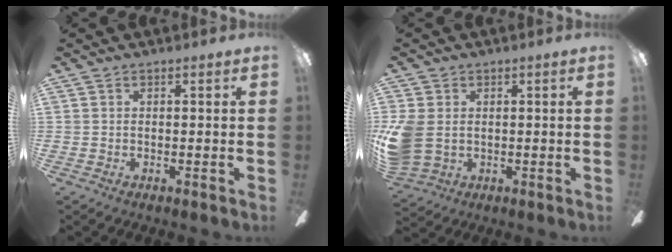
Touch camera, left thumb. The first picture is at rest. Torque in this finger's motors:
{"motor_torque": [-0.12, 0.54, 0.20, -0.15, 0.11]}